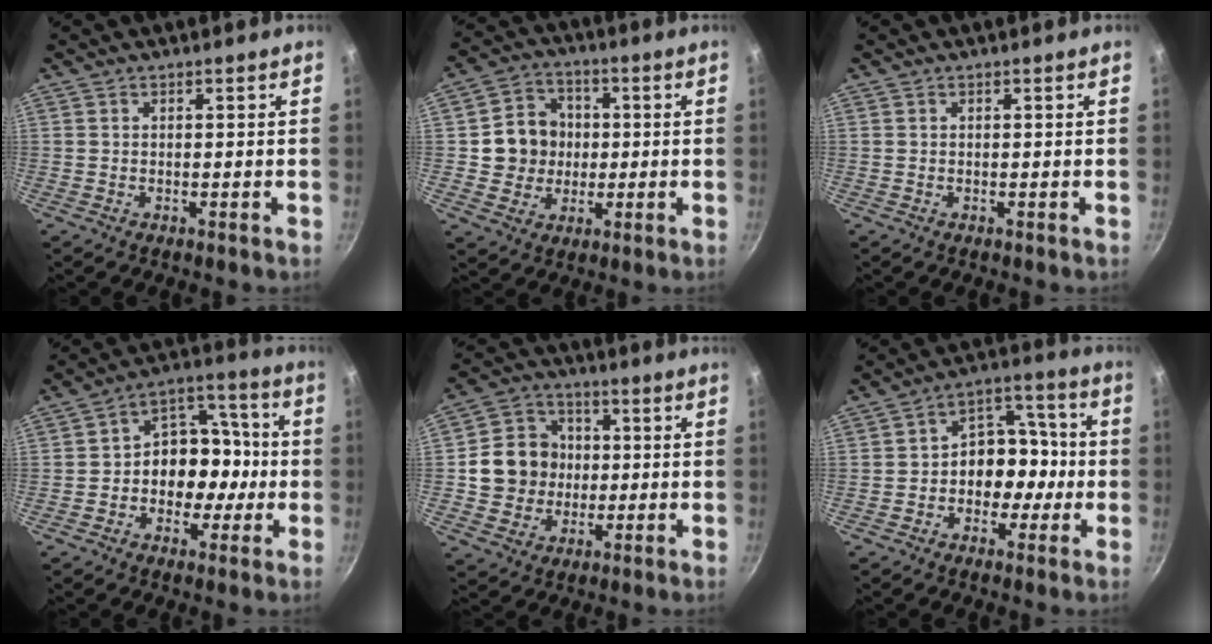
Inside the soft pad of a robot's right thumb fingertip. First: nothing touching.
{"total": 9.8, "force": [0.4, 9.1, 3.7], "torque": [-0.025, 0.016, 0.002]}
{"total": 0.0}
{"total": 12.5, "force": [-2.2, 9.7, 7.6], "torque": [-0.048, 0.050, -0.043]}
{"total": 11.6, "force": [0.0, 10.6, 4.7], "torque": [-0.048, 0.024, -0.007]}
{"total": 10.7, "force": [-2.2, 8.3, 6.4], "torque": [-0.028, 0.051, -0.044]}